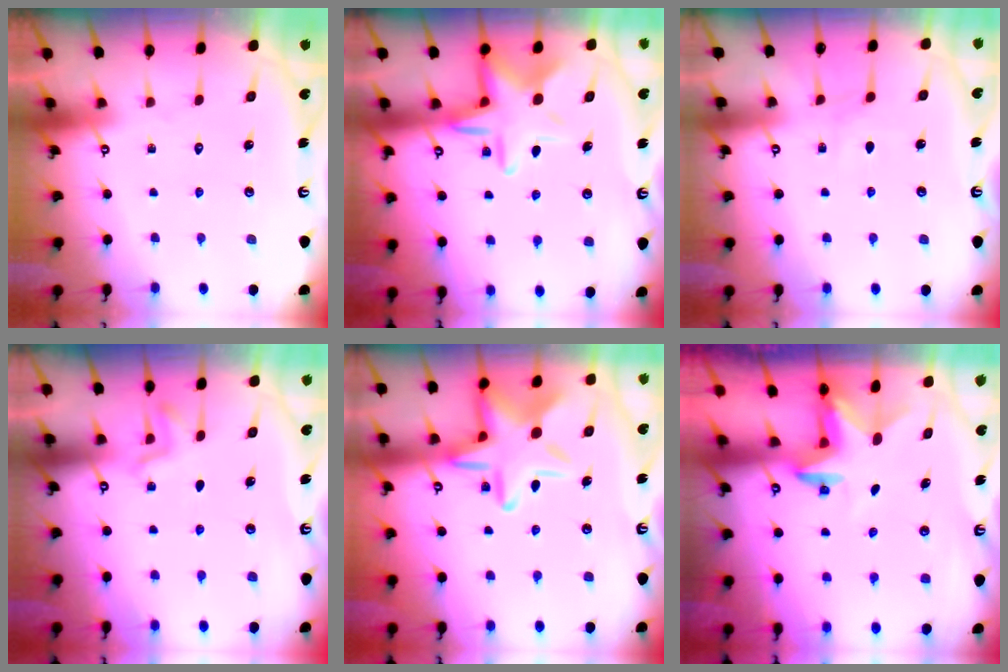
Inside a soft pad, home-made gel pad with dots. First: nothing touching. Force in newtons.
{"total": 11.8, "press": 11.7, "slide": 0.9}
{"total": 3.3, "press": 3.3, "slide": 0.5}
{"total": 1.9, "press": 1.2, "slide": 1.4}
{"total": 17.7, "press": 17.7, "slide": 1.0}
{"total": 2.5, "press": 2.5, "slide": 0.4}